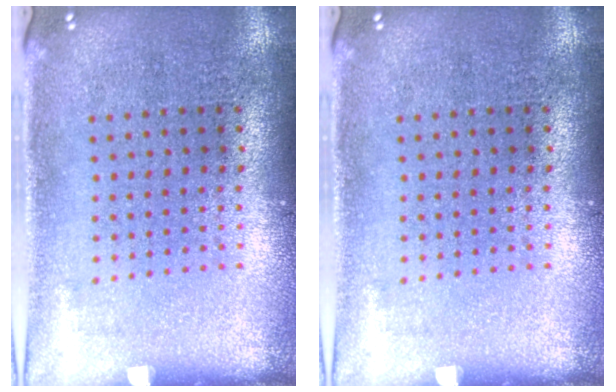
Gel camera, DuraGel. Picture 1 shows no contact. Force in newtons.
{"total": 0.0}